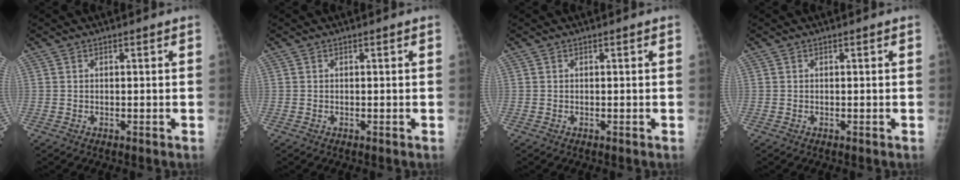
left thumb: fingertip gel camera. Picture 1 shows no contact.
{"total": 0.0}
{"total": 0.0}
{"total": 0.0}